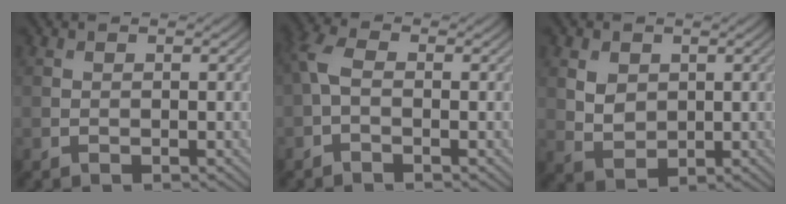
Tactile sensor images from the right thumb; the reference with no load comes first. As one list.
[{"total": 3.4, "force": [-0.3, 1.9, 2.9], "torque": [-0.076, 0.010, -0.015]}, {"total": 3.7, "force": [1.4, 2.9, 1.9], "torque": [-0.054, -0.006, 0.026]}]